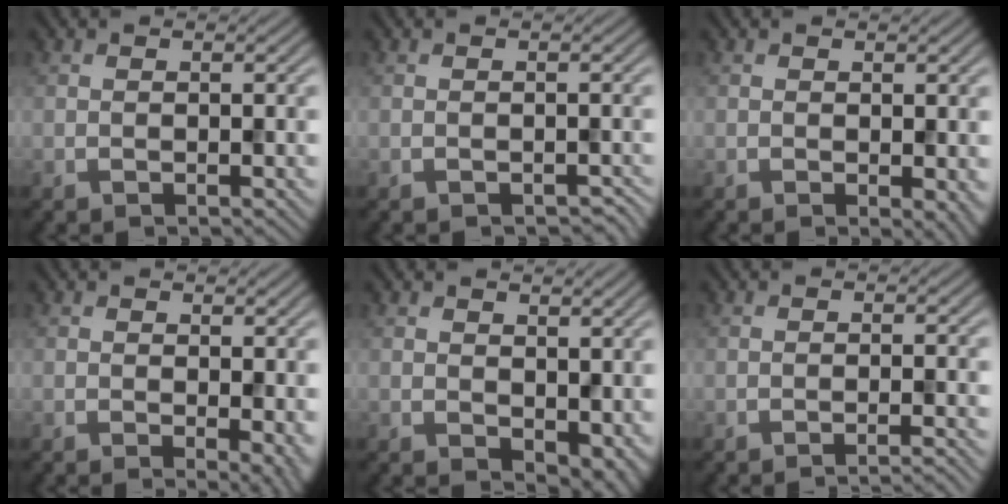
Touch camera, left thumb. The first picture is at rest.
{"total": 0.8, "force": [-0.7, 0.3, 0.3], "torque": [-0.004, -0.007, -0.011]}
{"total": 1.7, "force": [-0.1, 0.7, 1.6], "torque": [-0.019, -0.008, -0.001]}
{"total": 3.2, "force": [-0.1, 1.1, 2.9], "torque": [-0.033, -0.007, -0.002]}
{"total": 4.4, "force": [1.1, 2.9, 3.1], "torque": [-0.056, -0.019, 0.028]}
{"total": 2.0, "force": [-1.5, 0.2, 1.3], "torque": [-0.006, 0.002, -0.034]}